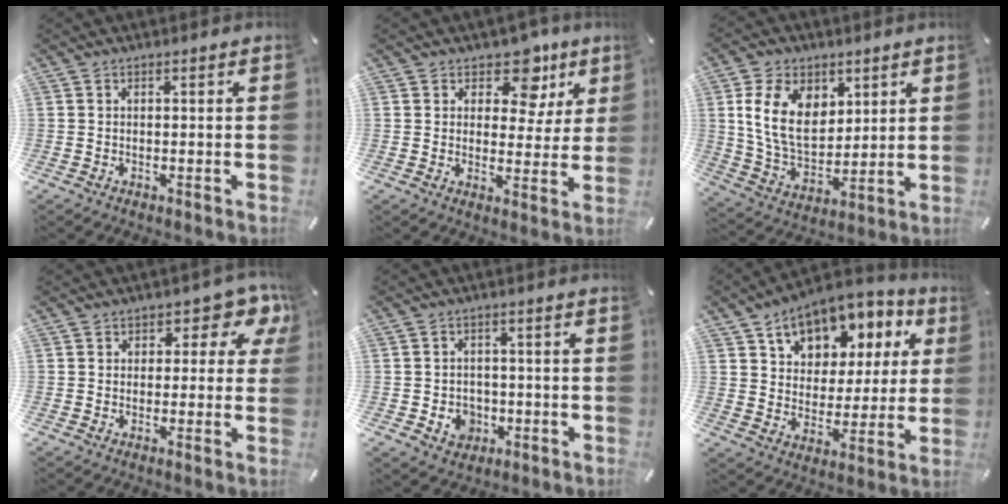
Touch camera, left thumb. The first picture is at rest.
{"total": 10.0, "force": [5.8, 6.4, 5.1], "torque": [-0.061, -0.035, 0.098]}
{"total": 14.1, "force": [4.8, 10.0, 8.7], "torque": [-0.187, -0.004, 0.088]}
{"total": 6.7, "force": [2.7, 4.4, 4.3], "torque": [-0.043, -0.013, 0.040]}
{"total": 5.3, "force": [-1.3, 4.9, 1.7], "torque": [-0.022, 0.004, -0.025]}
{"total": 13.1, "force": [7.8, 9.3, 5.1], "torque": [-0.080, -0.051, 0.141]}